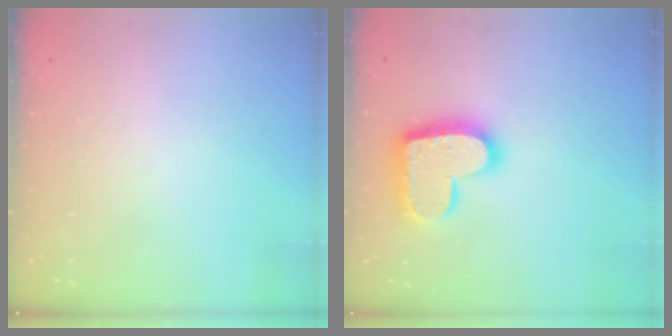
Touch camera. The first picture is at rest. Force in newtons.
{"total": 20.1, "press": 20.1, "slide": 1.3}